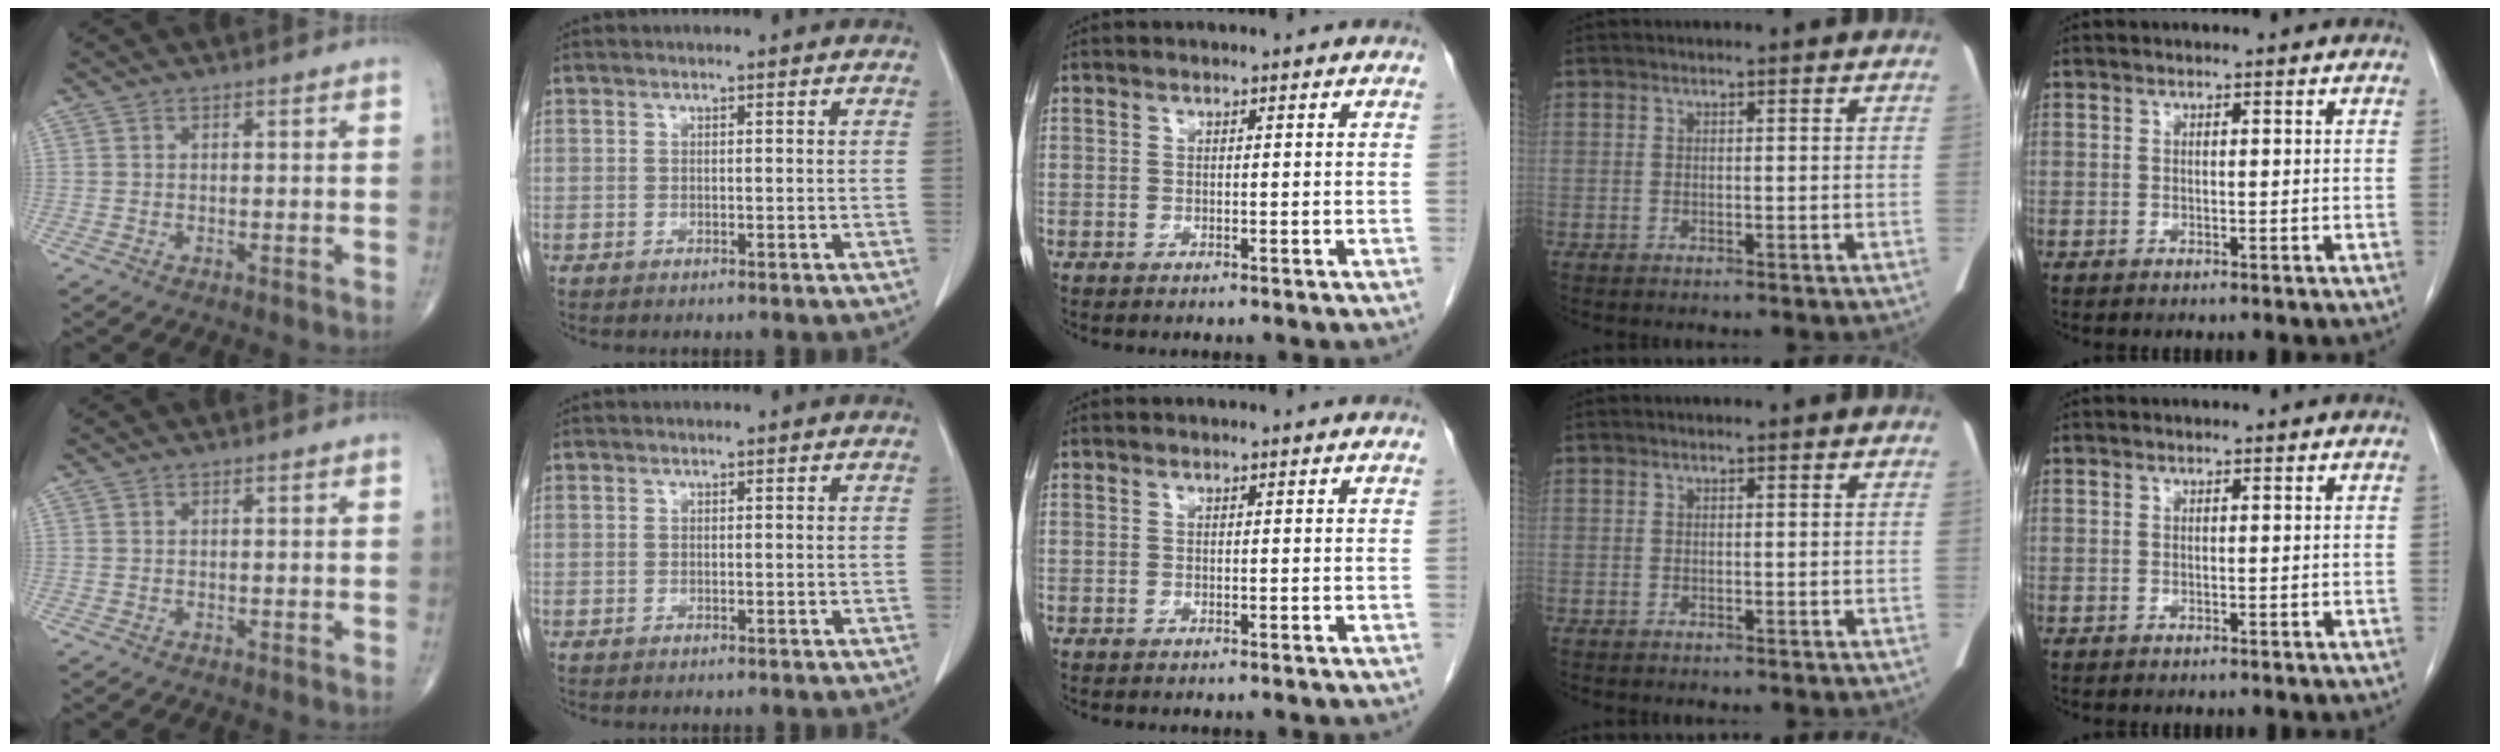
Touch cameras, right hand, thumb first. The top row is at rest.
{}